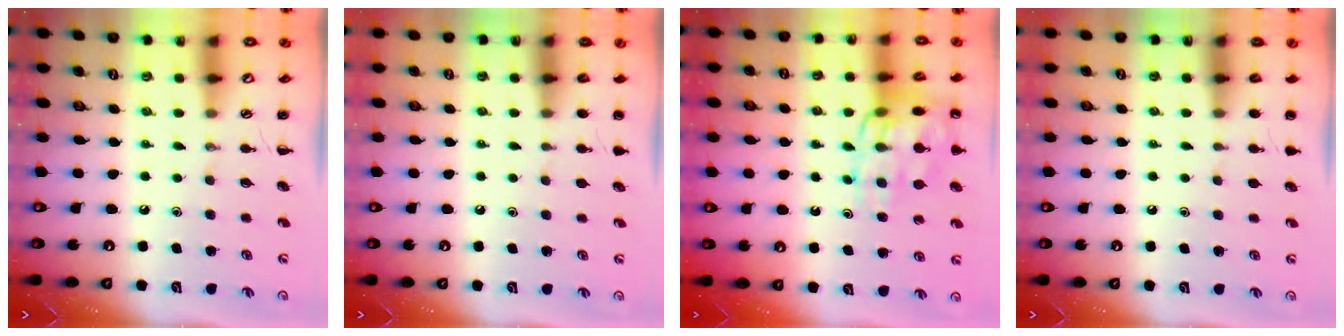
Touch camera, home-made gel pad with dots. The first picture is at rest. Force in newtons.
{"total": 1.1, "press": 1.1, "slide": 0.2}
{"total": 14.4, "press": 14.3, "slide": 1.6}
{"total": 1.1, "press": 1.1, "slide": 0.2}